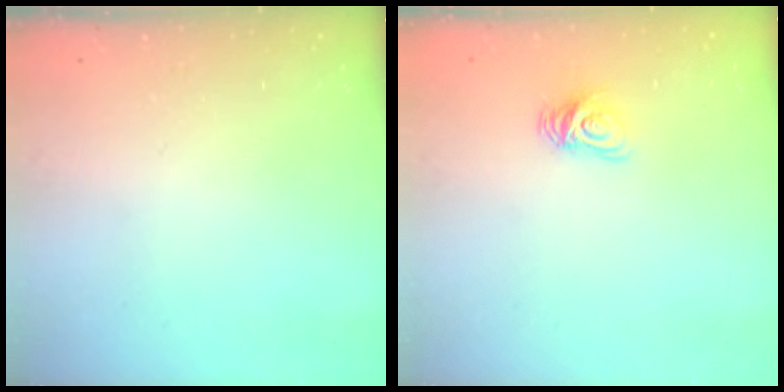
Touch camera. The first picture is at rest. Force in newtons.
{"total": 5.5, "press": 5.5, "slide": 0.7}